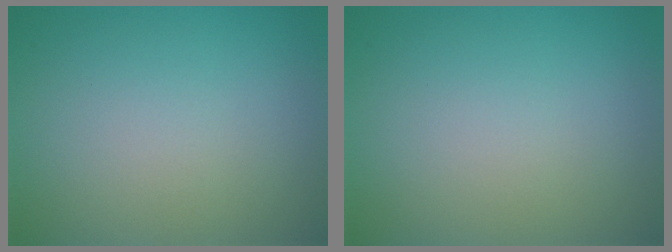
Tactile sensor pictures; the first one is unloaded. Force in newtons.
{"total": 0.0}